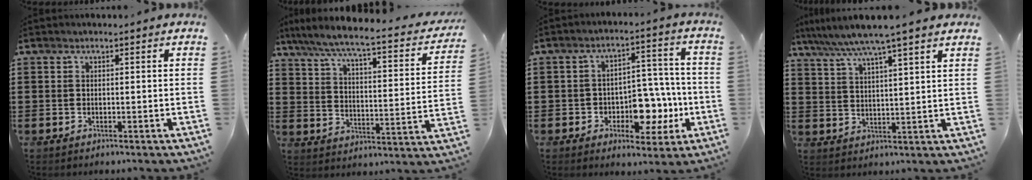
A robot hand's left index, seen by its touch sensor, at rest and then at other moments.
{"total": 5.9, "force": [5.0, -0.1, 3.2], "torque": [-0.087, -0.041, 0.077]}
{"total": 8.3, "force": [-2.6, 5.6, 5.5], "torque": [-0.073, 0.015, -0.047]}
{"total": 6.1, "force": [5.0, -0.7, 3.4], "torque": [-0.083, -0.025, 0.084]}